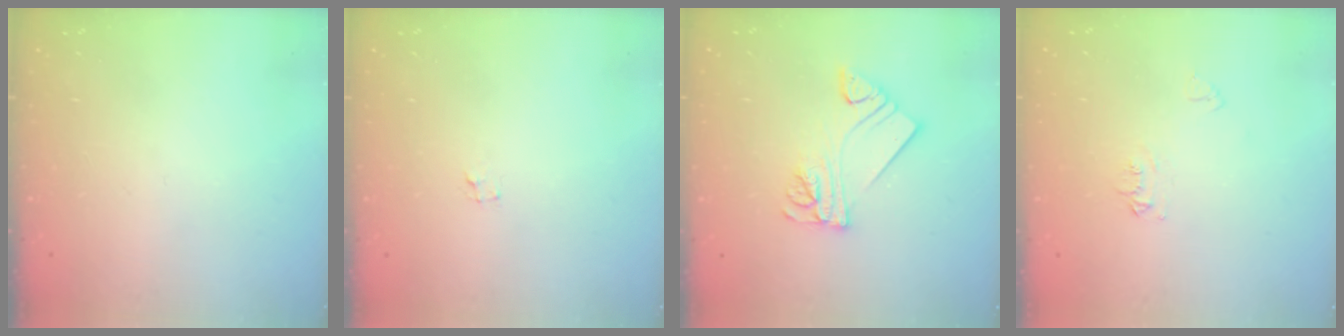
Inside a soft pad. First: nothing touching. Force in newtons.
{"total": 1.2, "press": 1.2, "slide": 0.1}
{"total": 9.7, "press": 9.7, "slide": 0.9}
{"total": 5.0, "press": 5.0, "slide": 0.6}